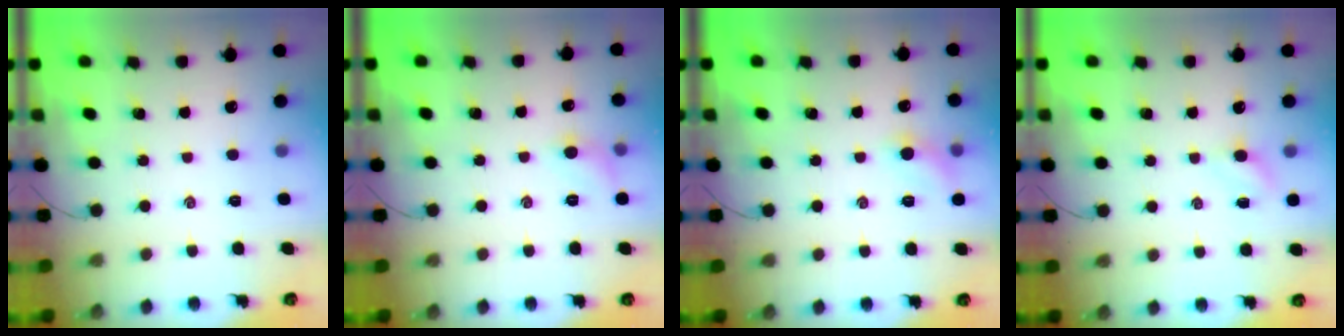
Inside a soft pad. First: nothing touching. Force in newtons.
{"total": 5.6, "press": 5.4, "slide": 1.7}
{"total": 5.7, "press": 5.4, "slide": 1.7}
{"total": 3.0, "press": 2.8, "slide": 0.9}